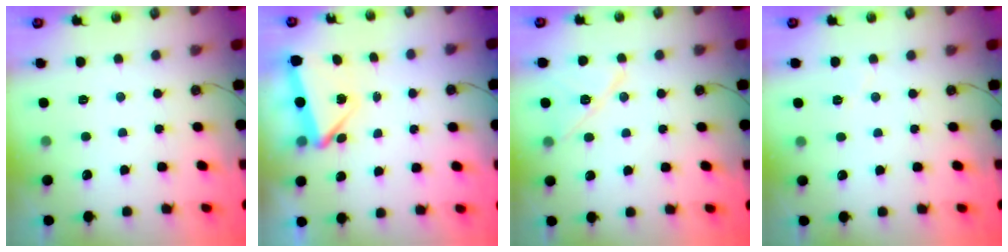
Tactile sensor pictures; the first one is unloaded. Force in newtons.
{"total": 4.7, "press": 4.6, "slide": 0.5}
{"total": 12.0, "press": 11.9, "slide": 0.9}
{"total": 2.9, "press": 2.4, "slide": 1.7}